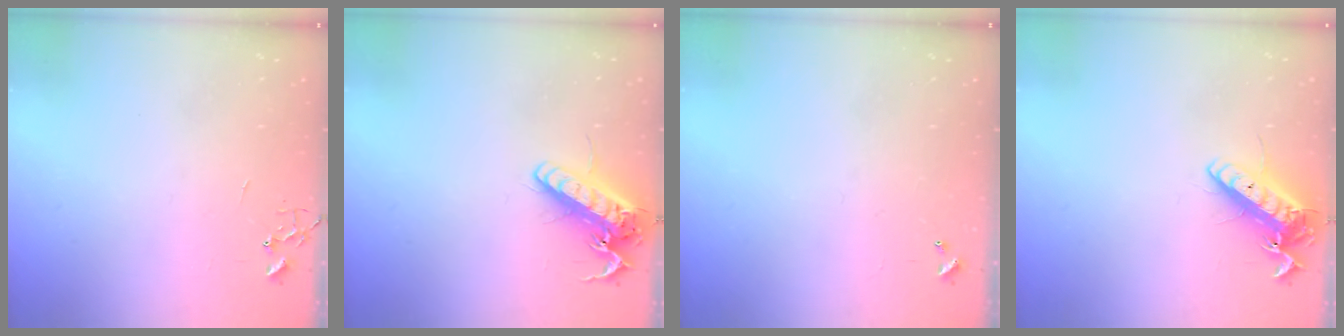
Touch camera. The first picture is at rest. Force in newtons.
{"total": 15.0, "press": 14.7, "slide": 2.8}
{"total": 0.0}
{"total": 14.0, "press": 13.9, "slide": 2.0}